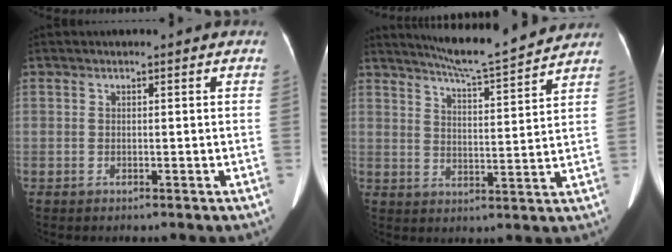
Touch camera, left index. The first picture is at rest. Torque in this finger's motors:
{"motor_torque": [0.39, -0.93, 0.00, 0.00]}